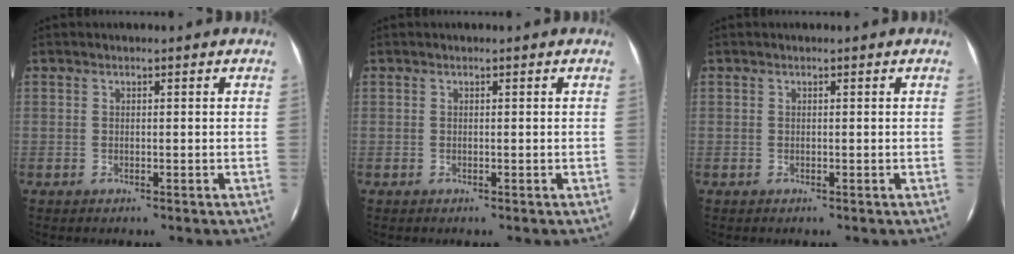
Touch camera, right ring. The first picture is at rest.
{"total": 0.0}
{"total": 0.0}